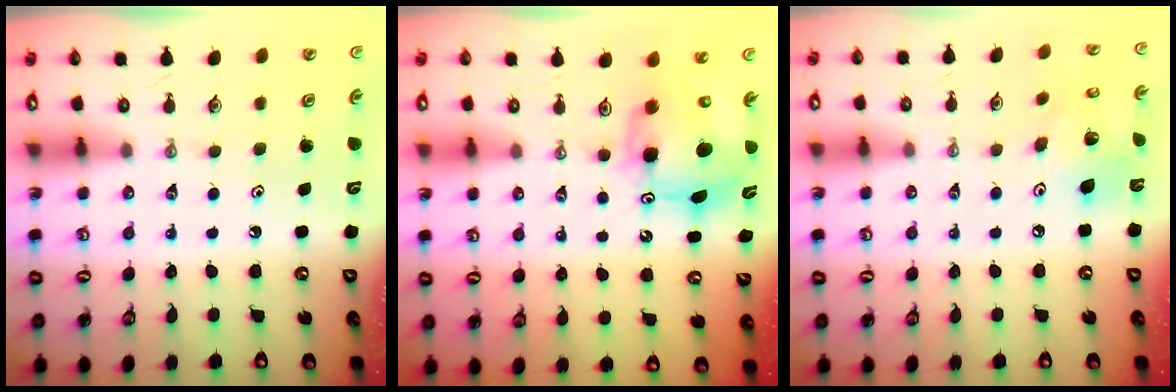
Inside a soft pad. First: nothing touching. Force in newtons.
{"total": 10.3, "press": 10.2, "slide": 0.8}
{"total": 14.1, "press": 13.9, "slide": 2.1}